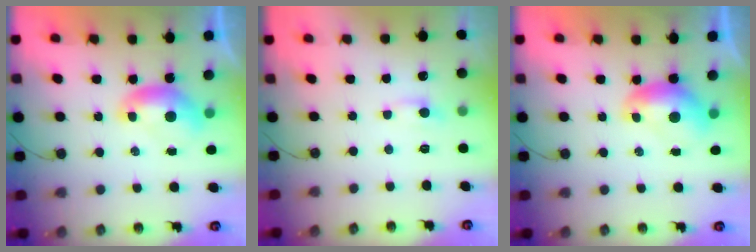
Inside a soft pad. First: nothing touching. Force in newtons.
{"total": 0.7, "press": 0.3, "slide": 0.6}
{"total": 1.0, "press": 0.7, "slide": 0.7}